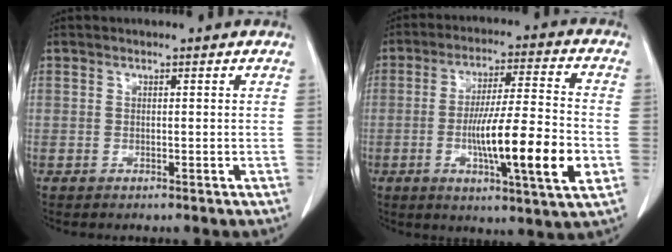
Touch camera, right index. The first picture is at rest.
{"total": 15.8, "force": [-3.7, 0.7, 15.3], "torque": [-0.256, -0.013, -0.063]}